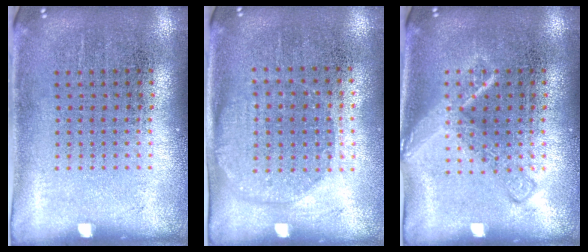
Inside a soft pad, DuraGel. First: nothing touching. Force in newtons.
{"total": 1.5, "press": 1.3, "slide": 0.7}
{"total": 2.2, "press": 2.2, "slide": 0.3}